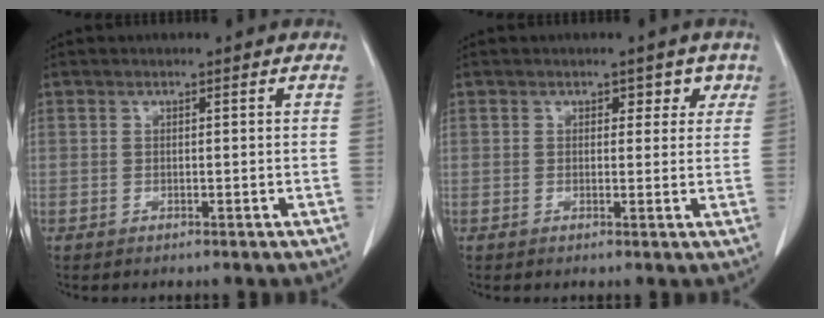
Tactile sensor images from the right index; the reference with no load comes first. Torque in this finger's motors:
{"motor_torque": [0.04, 0.06, 0.00, 0.00]}